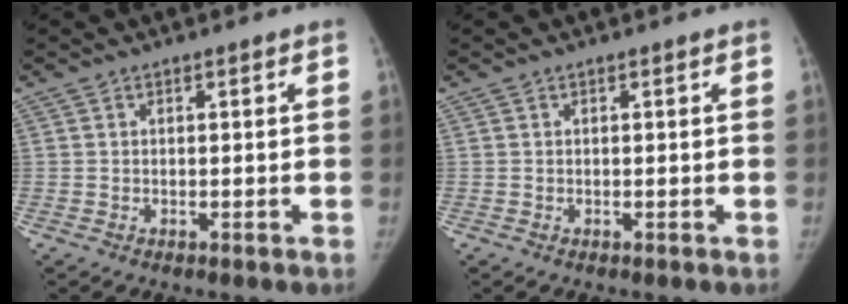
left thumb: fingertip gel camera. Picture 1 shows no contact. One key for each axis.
{"total": 0.0}